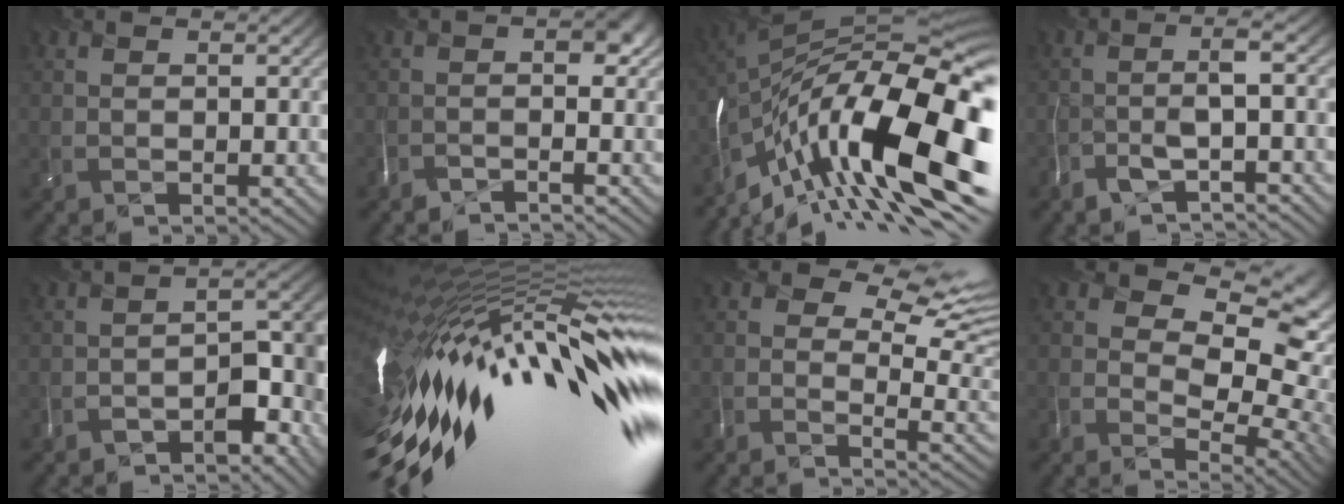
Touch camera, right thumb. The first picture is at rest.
{"total": 2.3, "force": [-2.2, -0.2, 0.9], "torque": [-0.002, -0.003, -0.046]}
{"total": 19.4, "force": [-8.5, 6.4, 16.3], "torque": [-0.279, 0.007, -0.161]}
{"total": 3.1, "force": [-2.6, -0.5, 1.6], "torque": [-0.015, 0.009, -0.059]}
{"total": 6.1, "force": [-5.5, 1.0, 2.4], "torque": [-0.013, 0.006, -0.086]}
{"total": 19.0, "force": [-4.0, 4.7, 18.0], "torque": [-0.323, -0.021, -0.077]}
{"total": 9.9, "force": [4.3, 4.9, 7.4], "torque": [-0.124, 0.005, 0.074]}
{"total": 11.1, "force": [2.3, 7.0, 8.4], "torque": [-0.136, -0.015, 0.046]}